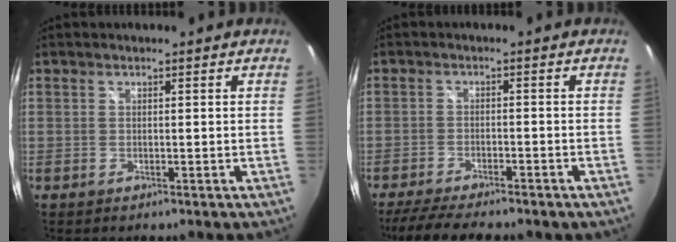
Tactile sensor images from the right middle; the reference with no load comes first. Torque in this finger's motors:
{"motor_torque": [1.09, -1.04, 0.15, 0.09]}